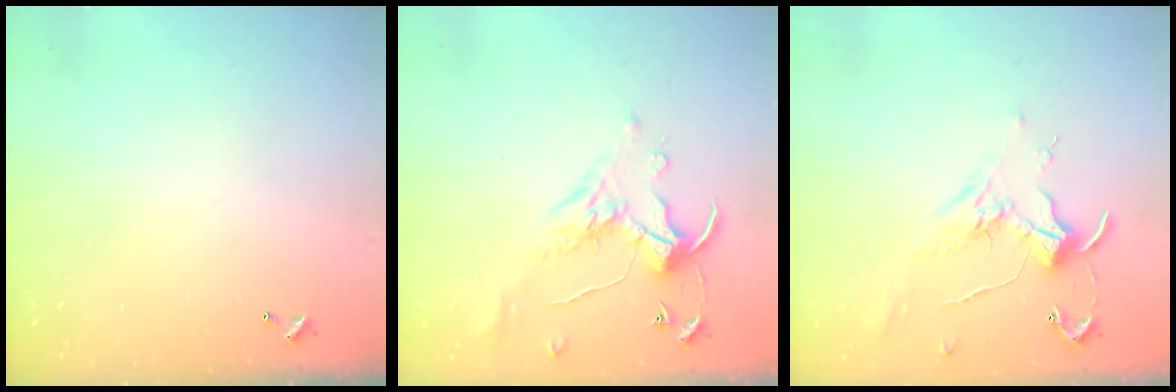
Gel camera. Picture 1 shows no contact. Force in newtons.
{"total": 1.1, "press": 0.6, "slide": 0.9}
{"total": 0.7, "press": 0.3, "slide": 0.7}